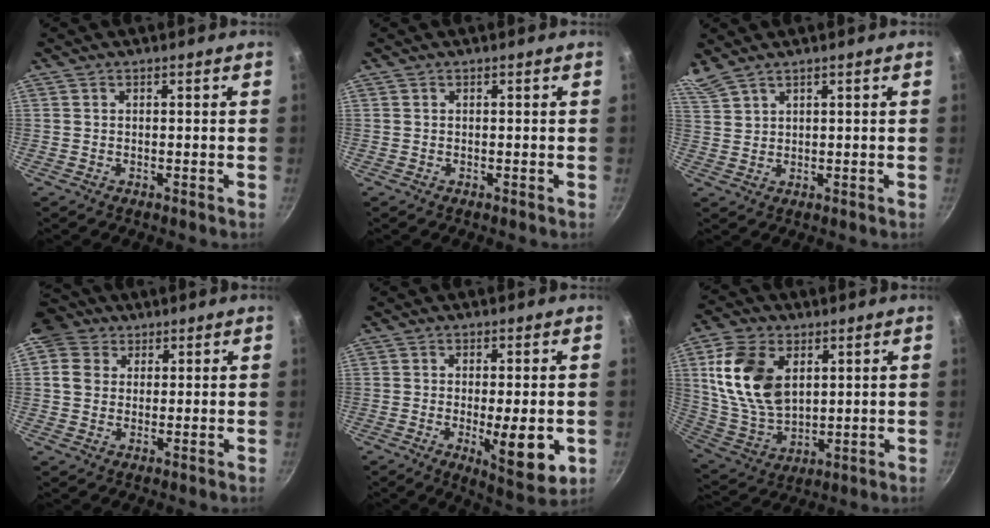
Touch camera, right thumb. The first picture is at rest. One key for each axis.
{"total": 0.0}
{"total": 4.5, "fx": 4.0, "fy": 1.0, "fz": 1.6, "tx": -0.034, "ty": -0.008, "tz": 0.090}
{"total": 6.7, "fx": 2.6, "fy": 5.6, "fz": 2.6, "tx": -0.020, "ty": 0.003, "tz": 0.036}
{"total": 10.8, "fx": -2.1, "fy": 3.2, "fz": 10.1, "tx": -0.131, "ty": -0.011, "tz": -0.020}
{"total": 16.3, "fx": 4.7, "fy": 10.4, "fz": 11.7, "tx": -0.203, "ty": -0.017, "tz": 0.104}